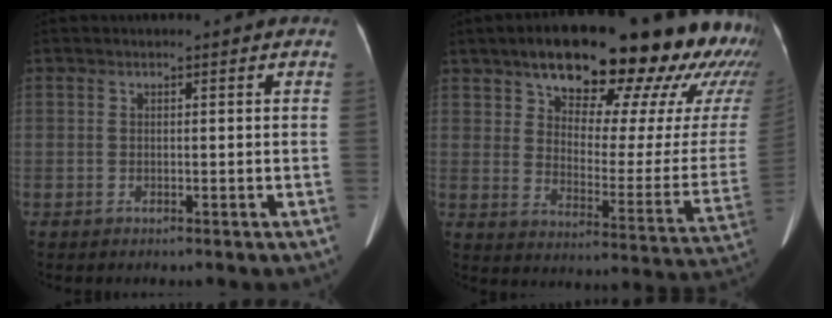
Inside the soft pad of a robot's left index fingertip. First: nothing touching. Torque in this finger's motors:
{"motor_torque": [1.21, -0.92, 1.05, 0.21]}